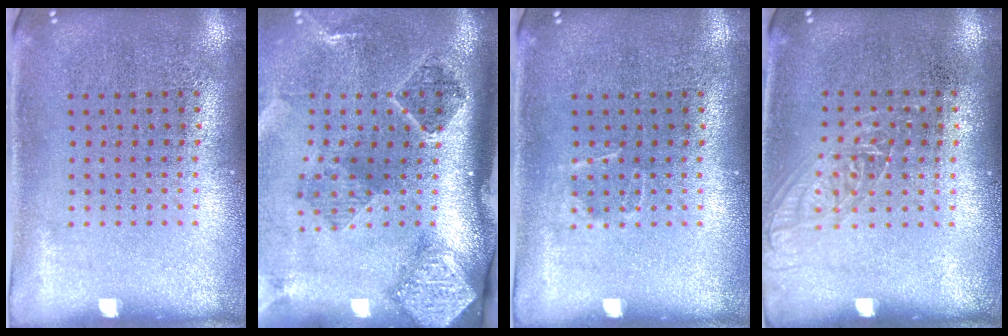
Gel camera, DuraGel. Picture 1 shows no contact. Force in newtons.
{"total": 2.9, "press": 1.8, "slide": 2.2}
{"total": 0.6, "press": 0.6, "slide": 0.2}
{"total": 1.1, "press": 1.1, "slide": 0.4}